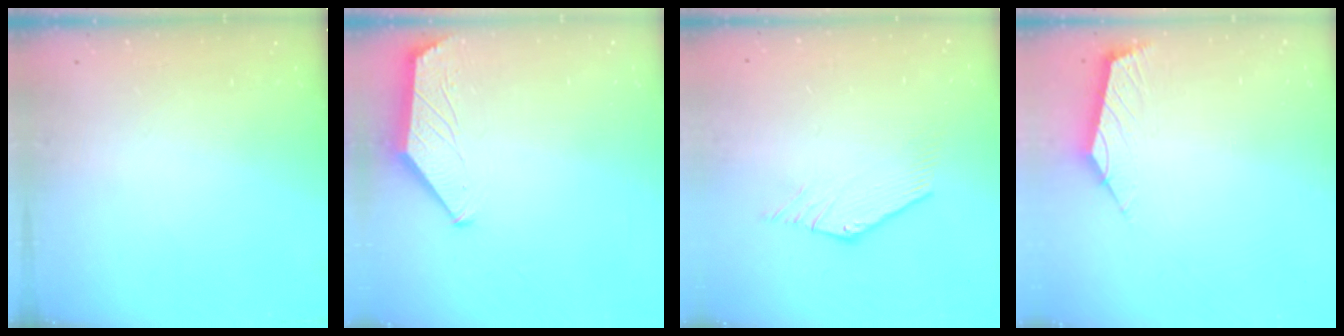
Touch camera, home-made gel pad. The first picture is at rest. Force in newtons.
{"total": 1.7, "press": 1.6, "slide": 0.4}
{"total": 0.0}
{"total": 2.5, "press": 2.4, "slide": 0.6}